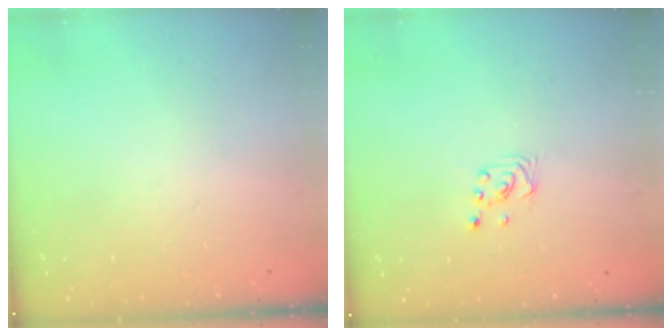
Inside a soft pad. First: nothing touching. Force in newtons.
{"total": 2.0, "press": 2.0, "slide": 0.1}